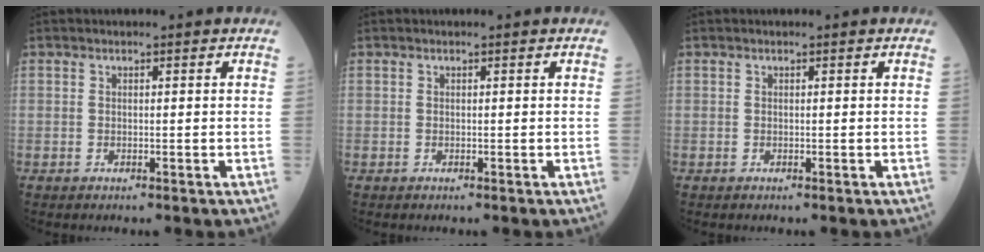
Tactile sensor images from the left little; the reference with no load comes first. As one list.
[{"total": 0.0}, {"total": 0.0}]